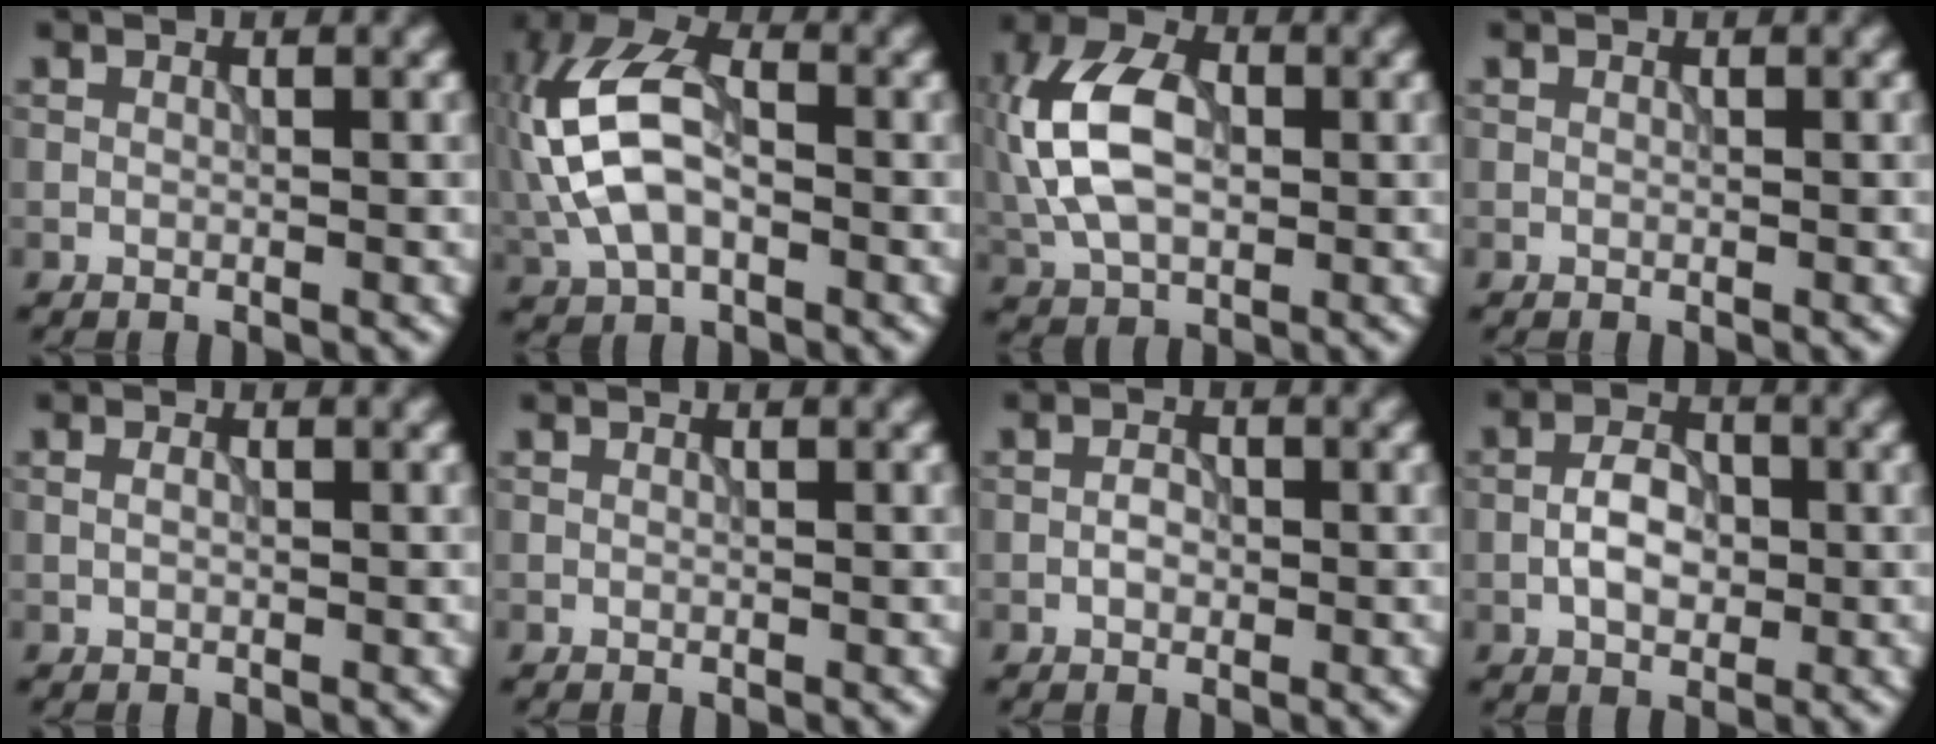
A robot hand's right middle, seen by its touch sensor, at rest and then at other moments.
{"total": 9.9, "force": [-0.5, 5.8, 8.0], "torque": [-0.191, 0.024, -0.026]}
{"total": 8.7, "force": [0.1, 5.4, 6.8], "torque": [-0.155, 0.017, -0.011]}
{"total": 0.0}
{"total": 0.8, "force": [0.2, 0.5, 0.6], "torque": [-0.014, -0.002, 0.002]}
{"total": 0.0}
{"total": 1.4, "force": [-0.4, 0.9, 1.0], "torque": [-0.017, 0.004, -0.011]}
{"total": 3.5, "force": [-0.7, 2.1, 2.7], "torque": [-0.045, 0.007, -0.016]}